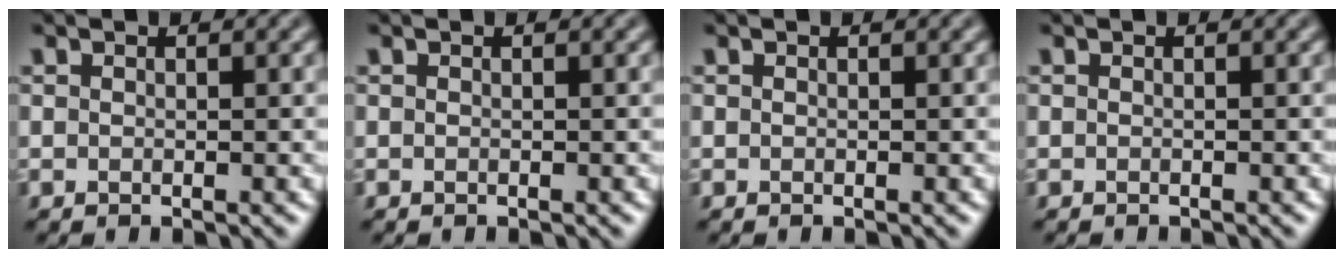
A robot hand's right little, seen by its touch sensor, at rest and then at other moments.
{"total": 0.0}
{"total": 0.0}
{"total": 0.0}